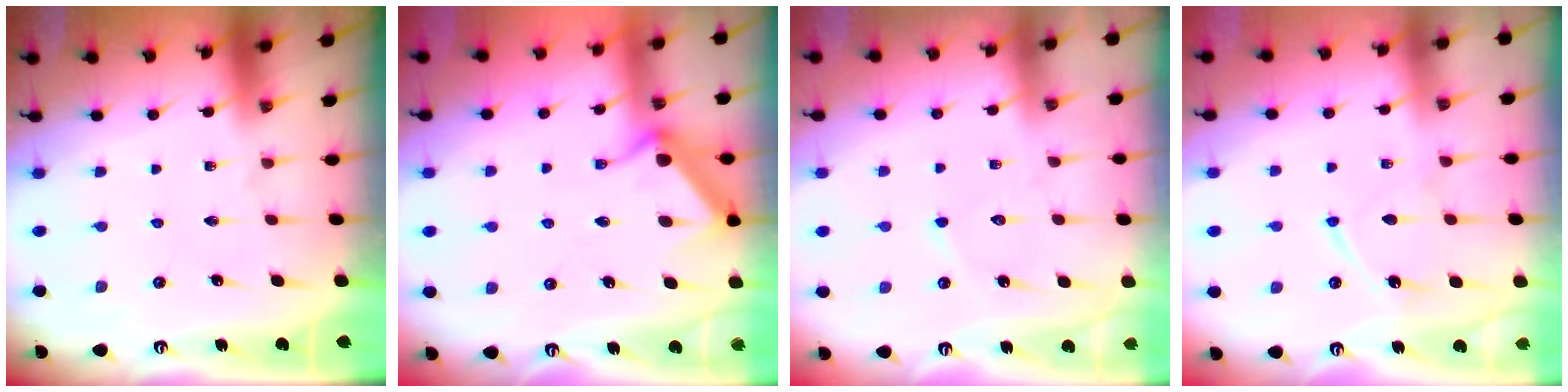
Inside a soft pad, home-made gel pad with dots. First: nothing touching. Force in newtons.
{"total": 10.5, "press": 10.5, "slide": 0.5}
{"total": 5.4, "press": 5.4, "slide": 0.5}
{"total": 8.0, "press": 8.0, "slide": 0.8}